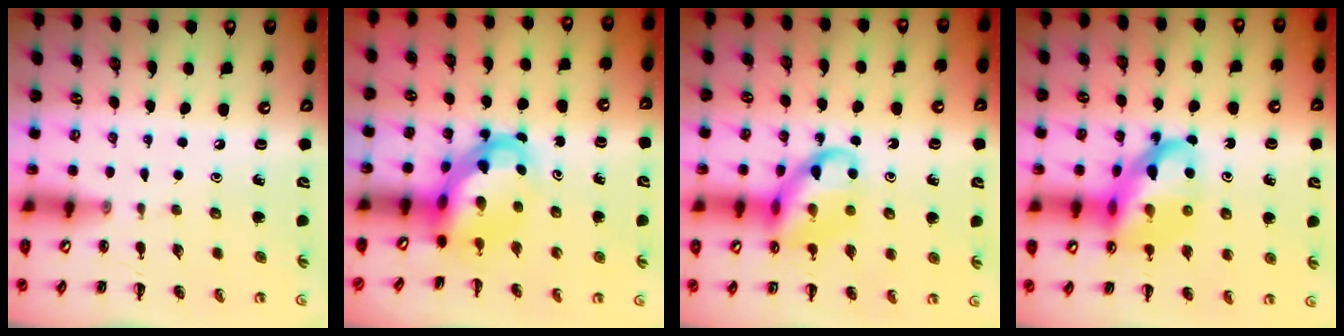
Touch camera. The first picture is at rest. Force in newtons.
{"total": 5.2, "press": 5.0, "slide": 1.4}
{"total": 13.1, "press": 12.9, "slide": 2.3}
{"total": 16.0, "press": 15.4, "slide": 4.1}